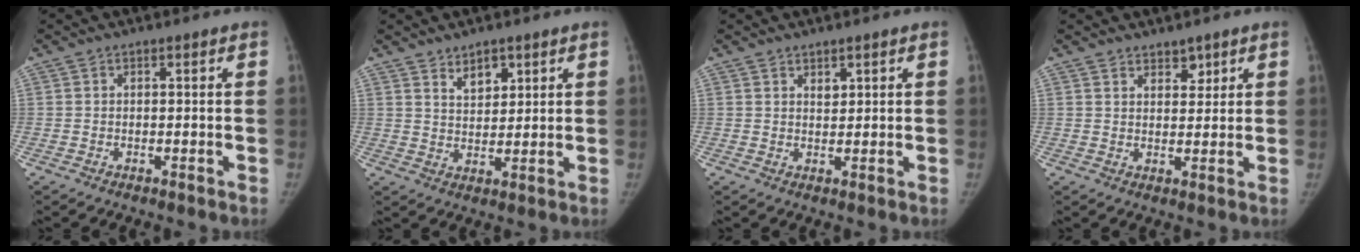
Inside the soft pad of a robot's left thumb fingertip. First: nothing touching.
{"total": 4.7, "force": [3.0, 2.6, 2.4], "torque": [-0.018, -0.024, 0.056]}
{"total": 1.7, "force": [1.2, 0.9, 0.9], "torque": [-0.005, -0.009, 0.022]}
{"total": 3.0, "force": [2.2, 1.7, 1.1], "torque": [0.005, -0.015, 0.036]}